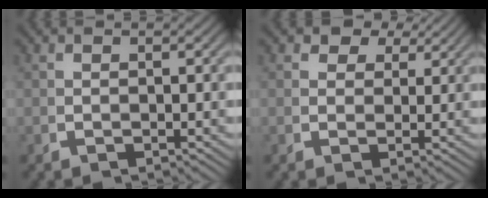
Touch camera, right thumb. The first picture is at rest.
{"total": 3.9, "force": [2.7, 2.3, 1.6], "torque": [-0.027, -0.001, 0.044]}